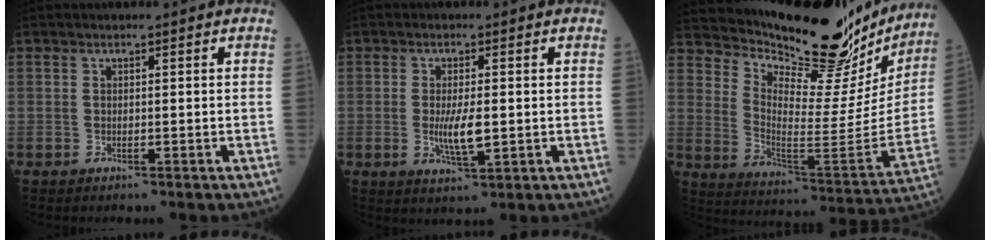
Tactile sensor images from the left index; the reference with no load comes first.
{"total": 4.3, "force": [-0.3, 1.0, 4.1], "torque": [-0.083, -0.006, -0.004]}
{"total": 26.6, "force": [24.1, 5.3, 10.1], "torque": [-0.163, -0.085, 0.327]}